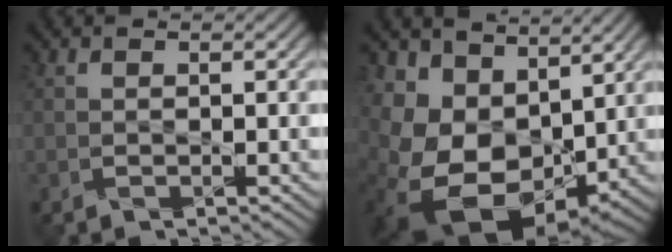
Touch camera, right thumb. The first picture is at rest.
{"total": 13.9, "force": [3.1, 10.6, 8.4], "torque": [-0.212, -0.022, 0.075]}